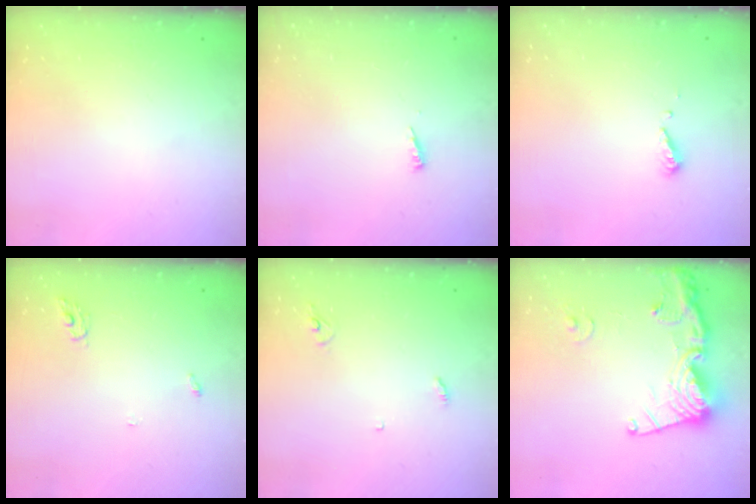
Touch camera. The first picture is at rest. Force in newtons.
{"total": 3.5, "press": 3.4, "slide": 0.3}
{"total": 4.2, "press": 4.2, "slide": 0.3}
{"total": 3.3, "press": 3.3, "slide": 0.2}
{"total": 2.9, "press": 2.9, "slide": 0.2}
{"total": 17.6, "press": 17.5, "slide": 2.0}